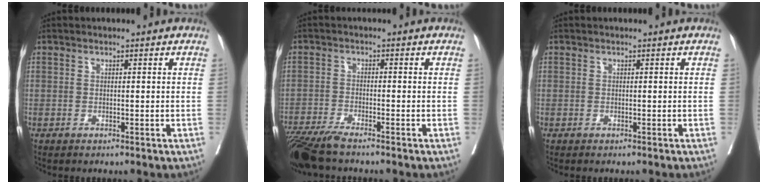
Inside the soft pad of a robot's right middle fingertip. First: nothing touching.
{"total": 7.3, "force": [-6.2, 0.3, 3.9], "torque": [-0.064, -0.022, -0.113]}
{"total": 1.0, "force": [-0.9, 0.1, 0.3], "torque": [-0.004, -0.002, -0.016]}